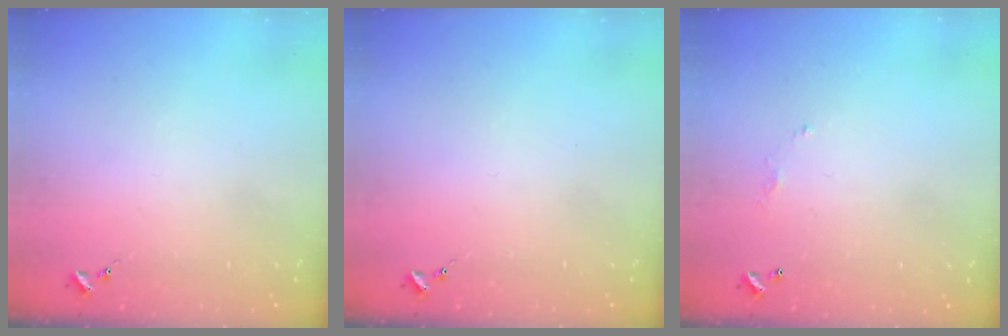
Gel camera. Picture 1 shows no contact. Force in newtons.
{"total": 0.0}
{"total": 3.6, "press": 3.6, "slide": 0.1}